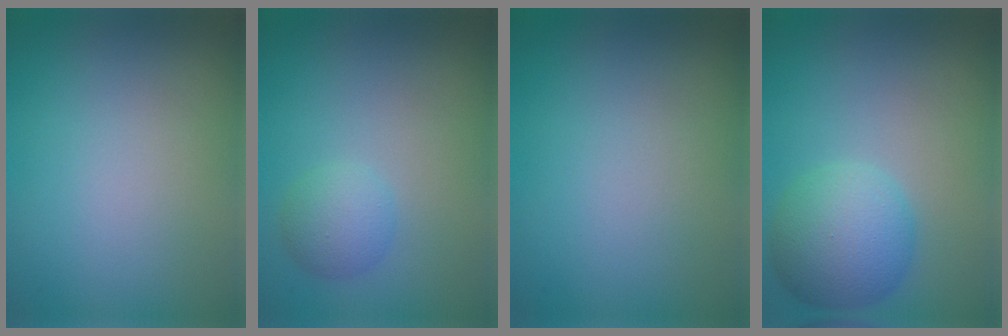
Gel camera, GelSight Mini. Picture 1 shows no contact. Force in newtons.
{"total": 2.2, "press": 2.2, "slide": 0.1}
{"total": 0.0}
{"total": 5.4, "press": 5.4, "slide": 0.3}